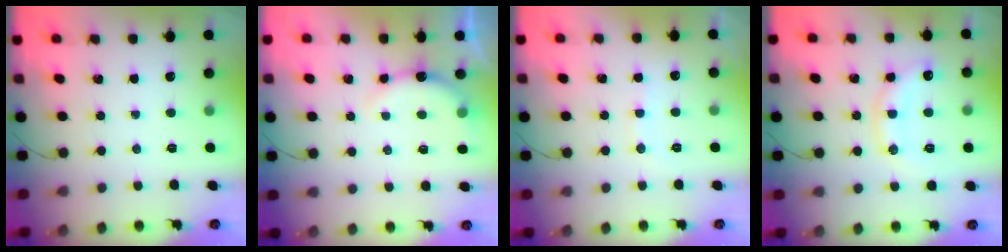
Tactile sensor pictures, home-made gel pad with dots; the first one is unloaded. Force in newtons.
{"total": 5.6, "press": 5.6, "slide": 0.6}
{"total": 6.9, "press": 6.8, "slide": 1.3}
{"total": 13.4, "press": 13.4, "slide": 0.6}